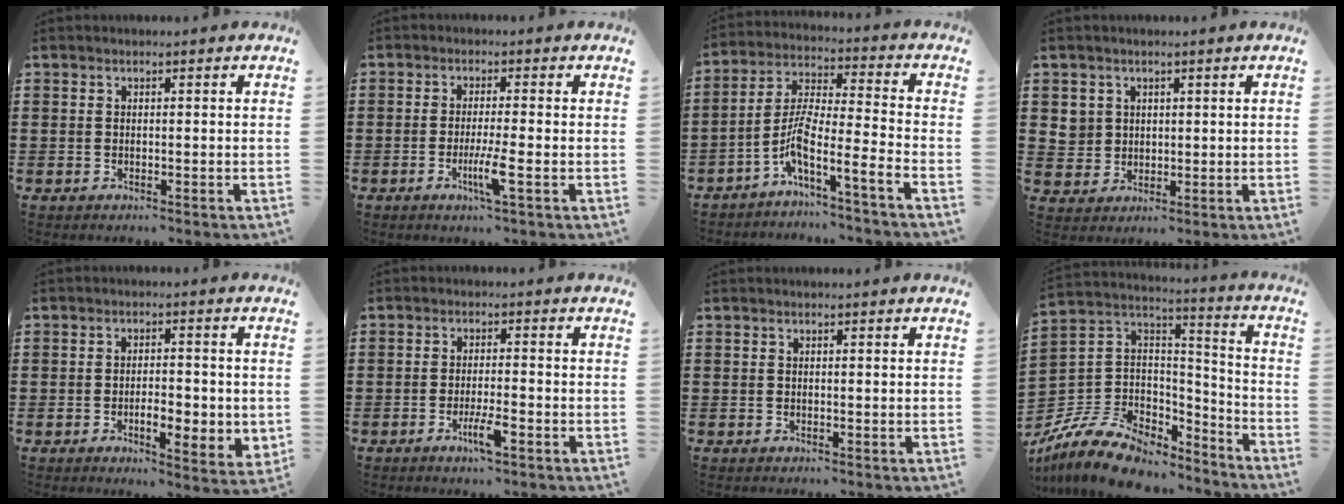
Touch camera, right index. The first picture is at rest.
{"total": 4.6, "force": [-1.8, 0.0, 4.2], "torque": [-0.077, -0.017, -0.031]}
{"total": 7.0, "force": [-5.2, -0.9, 4.5], "torque": [-0.098, -0.031, -0.113]}
{"total": 3.4, "force": [1.3, 3.1, 0.5], "torque": [-0.024, 0.011, 0.025]}
{"total": 5.2, "force": [-1.3, 2.4, 4.4], "torque": [-0.072, 0.004, -0.027]}
{"total": 4.4, "force": [-2.2, 0.6, 3.8], "torque": [-0.074, -0.008, -0.040]}
{"total": 0.0}
{"total": 10.5, "force": [-8.1, 5.5, 3.7], "torque": [-0.101, 0.012, -0.159]}